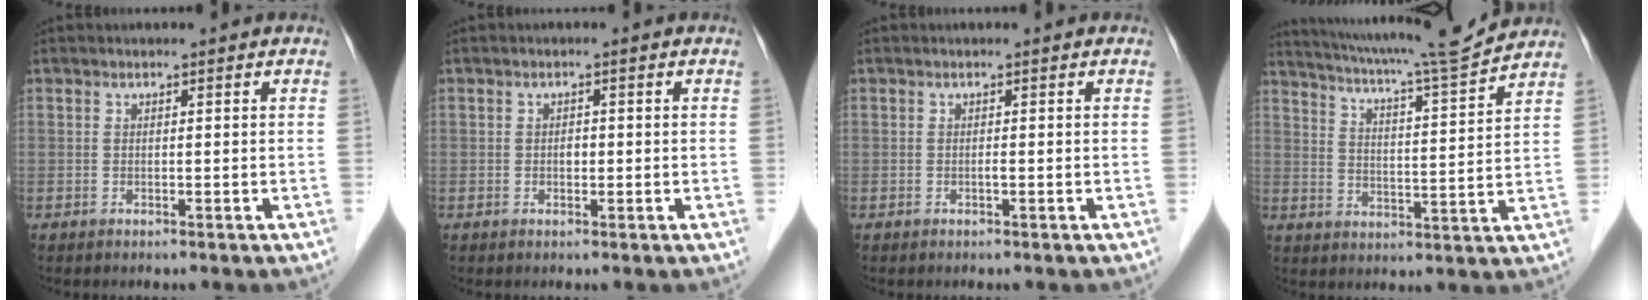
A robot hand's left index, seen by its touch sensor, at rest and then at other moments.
{"total": 0.9, "force": [-0.1, 0.6, 0.7], "torque": [-0.012, 0.002, -0.002]}
{"total": 0.0}
{"total": 14.2, "force": [13.2, -1.3, 4.9], "torque": [-0.093, -0.023, 0.194]}